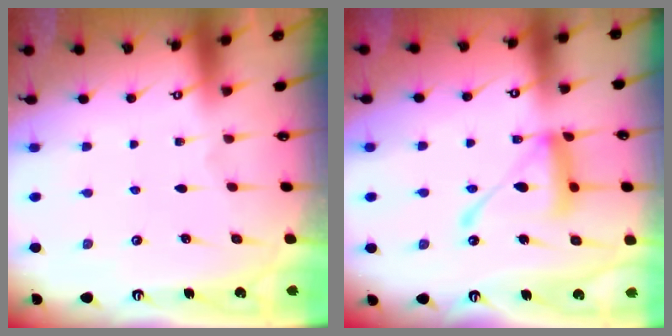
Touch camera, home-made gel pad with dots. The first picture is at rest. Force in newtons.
{"total": 14.2, "press": 14.1, "slide": 1.3}